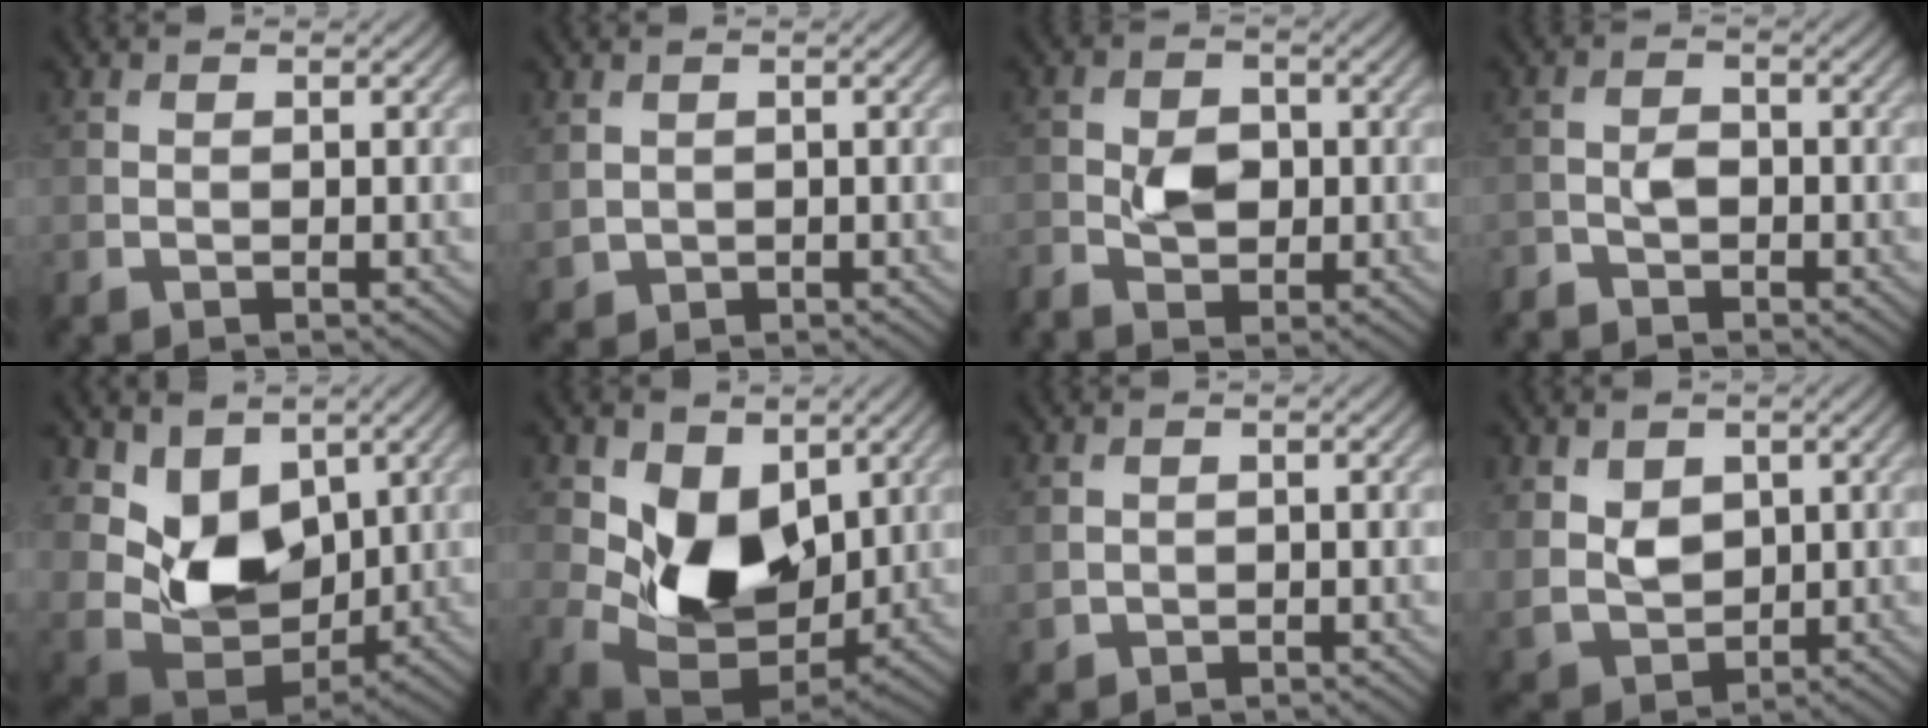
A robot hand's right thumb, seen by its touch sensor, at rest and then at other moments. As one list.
[{"total": 1.8, "force": [0.7, 1.5, 0.7], "torque": [-0.026, -0.006, 0.018]}, {"total": 3.5, "force": [-0.9, 2.4, 2.3], "torque": [-0.047, -0.002, -0.018]}, {"total": 2.3, "force": [-1.7, 1.2, 1.0], "torque": [-0.020, 0.002, -0.040]}, {"total": 9.8, "force": [3.8, 6.7, 6.1], "torque": [-0.147, -0.021, 0.067]}, {"total": 10.1, "force": [2.3, 6.7, 7.2], "torque": [-0.148, -0.023, 0.038]}, {"total": 1.3, "force": [0.5, 1.1, 0.4], "torque": [-0.014, -0.005, 0.015]}, {"total": 5.5, "force": [1.8, 4.1, 3.2], "torque": [-0.096, -0.006, 0.039]}]